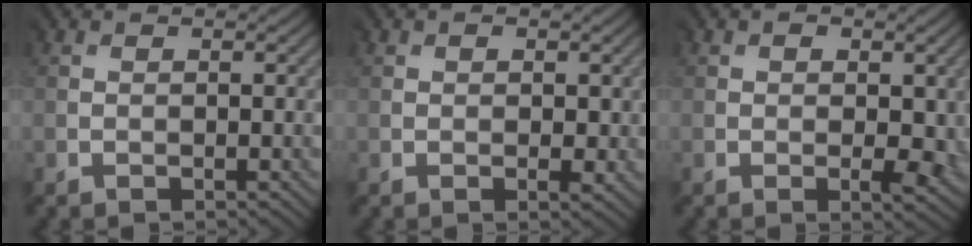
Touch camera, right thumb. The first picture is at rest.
{"total": 1.8, "force": [0.0, 1.2, 1.3], "torque": [-0.024, -0.005, 0.005]}
{"total": 4.3, "force": [-0.2, 2.5, 3.5], "torque": [-0.048, -0.006, 0.001]}